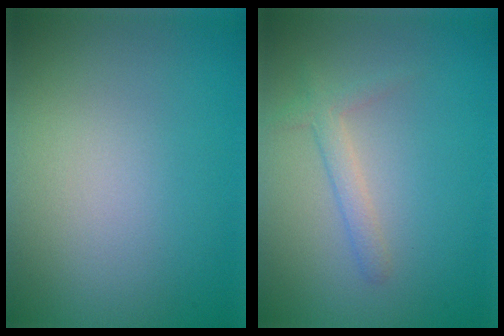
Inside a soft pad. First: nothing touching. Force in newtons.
{"total": 1.7, "press": 1.7, "slide": 0.1}